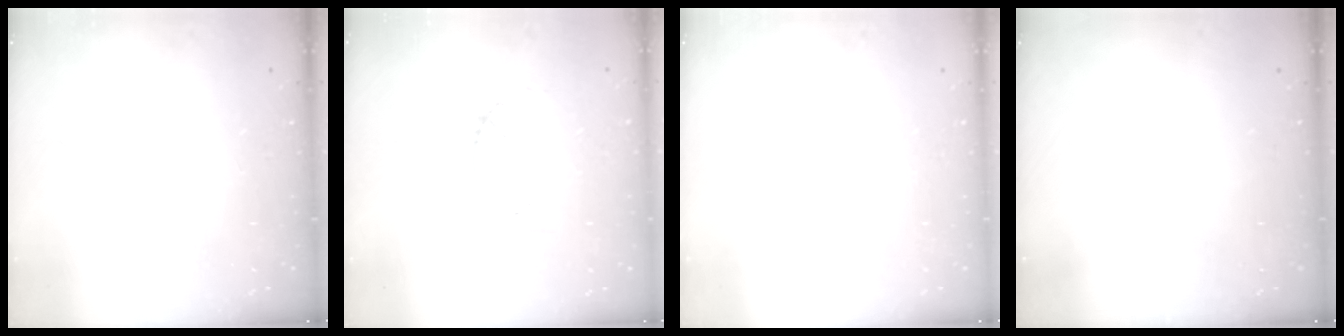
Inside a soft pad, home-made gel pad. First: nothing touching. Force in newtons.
{"total": 2.8, "press": 2.8, "slide": 0.3}
{"total": 0.0}
{"total": 0.0}